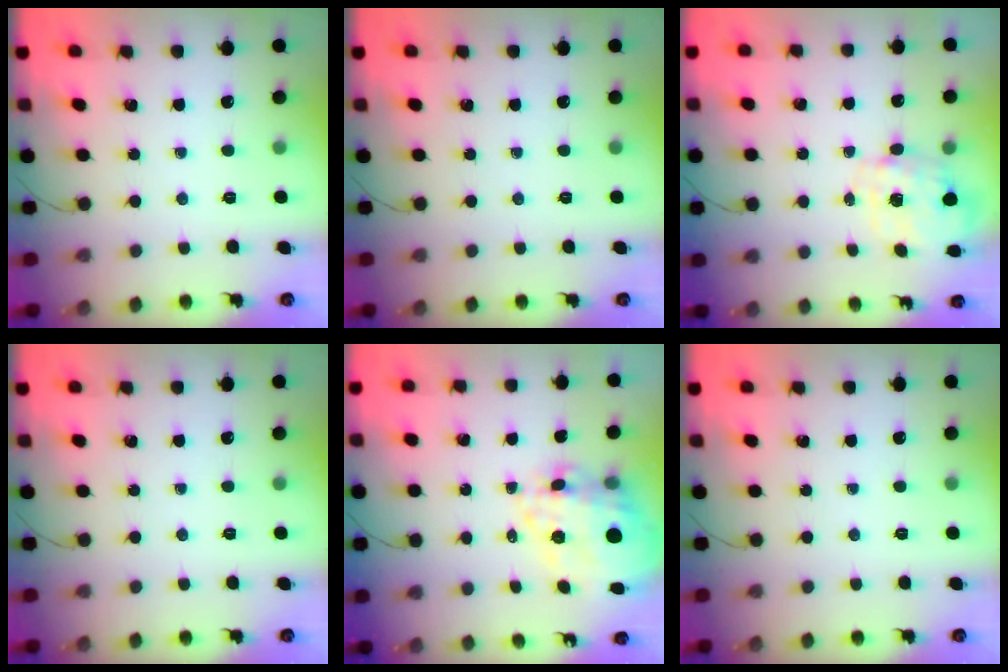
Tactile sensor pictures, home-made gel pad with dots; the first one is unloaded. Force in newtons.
{"total": 0.0}
{"total": 2.7, "press": 2.6, "slide": 0.8}
{"total": 0.0}
{"total": 14.0, "press": 13.4, "slide": 4.1}
{"total": 0.0}